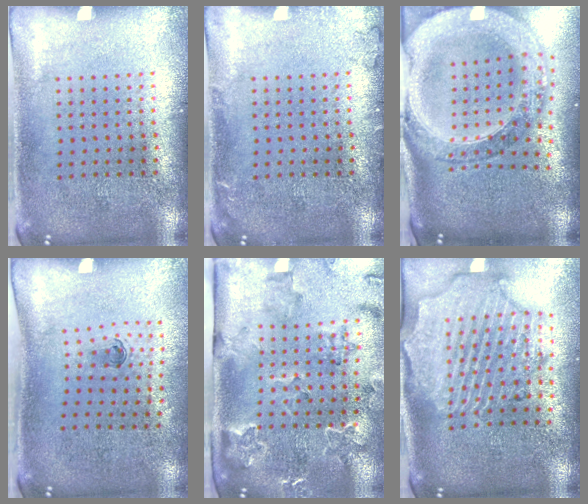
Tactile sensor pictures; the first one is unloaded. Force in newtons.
{"total": 1.0, "press": 1.0, "slide": 0.1}
{"total": 2.9, "press": 2.4, "slide": 1.5}
{"total": 0.6, "press": 0.3, "slide": 0.5}
{"total": 2.3, "press": 2.3, "slide": 0.1}
{"total": 2.9, "press": 2.6, "slide": 1.3}